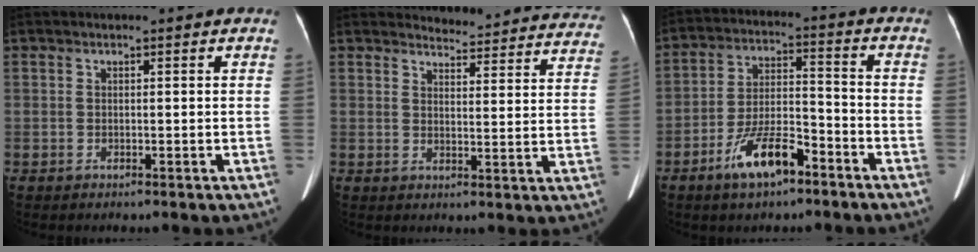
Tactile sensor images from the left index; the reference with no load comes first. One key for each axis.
{"total": 19.6, "fx": 19.2, "fy": 3.0, "fz": 2.7, "tx": -0.011, "ty": -0.082, "tz": 0.194}
{"total": 9.6, "fx": -6.1, "fy": 3.0, "fz": 6.8, "tx": -0.136, "ty": 0.004, "tz": -0.108}